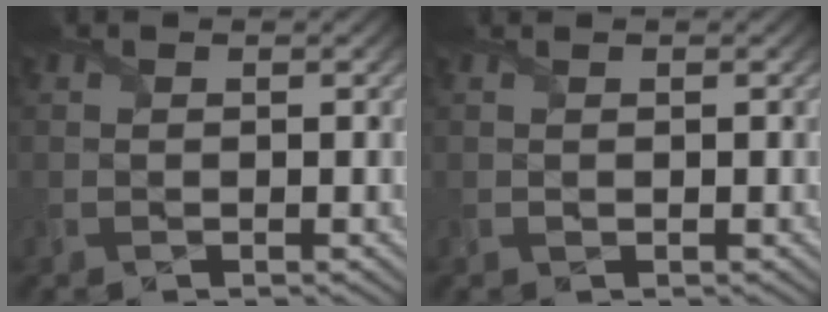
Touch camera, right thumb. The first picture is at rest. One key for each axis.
{"total": 0.0}